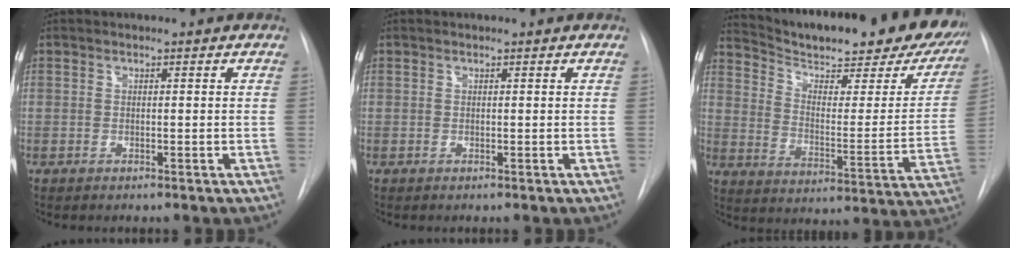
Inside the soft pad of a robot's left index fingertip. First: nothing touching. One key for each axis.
{"total": 0.0}
{"total": 29.6, "fx": 25.2, "fy": 5.8, "fz": 14.5, "tx": -0.222, "ty": -0.064, "tz": 0.324}